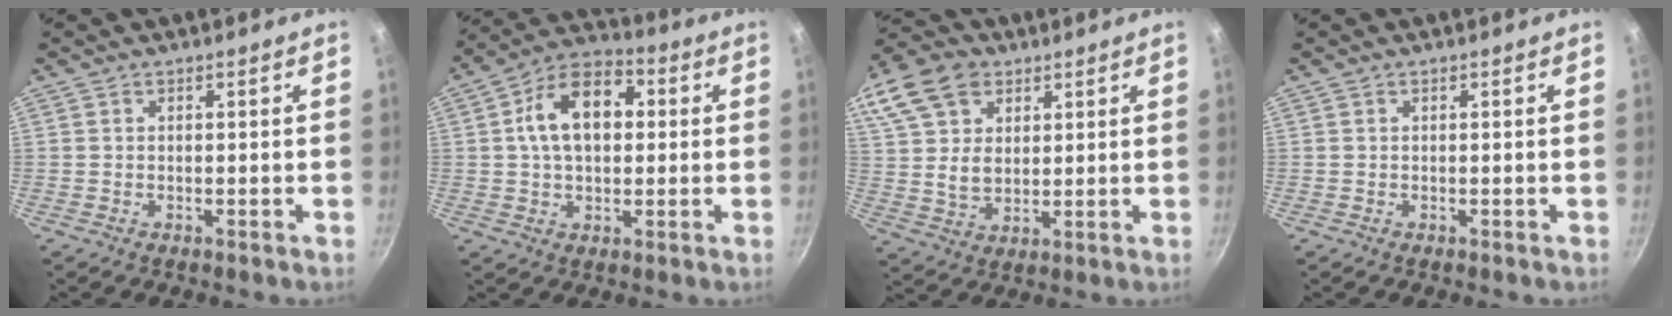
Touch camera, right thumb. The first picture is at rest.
{"total": 13.7, "force": [2.1, 8.9, 10.1], "torque": [-0.134, 0.026, 0.019]}
{"total": 20.3, "force": [9.6, 14.2, 10.8], "torque": [-0.241, 0.015, 0.178]}
{"total": 0.0}